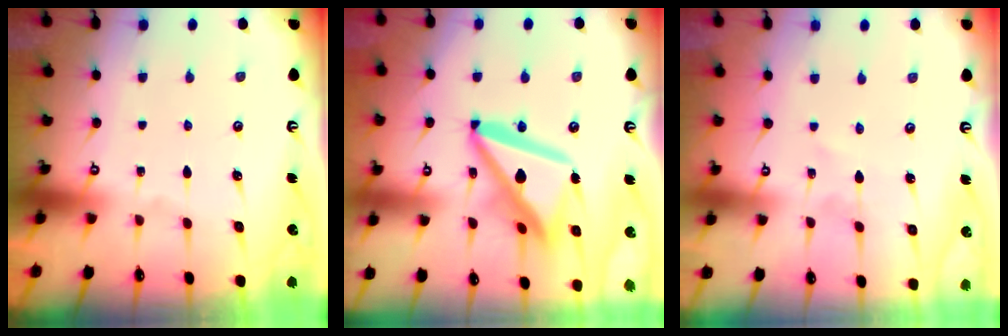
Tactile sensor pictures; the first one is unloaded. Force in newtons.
{"total": 17.8, "press": 17.7, "slide": 1.9}
{"total": 1.2, "press": 1.2, "slide": 0.1}